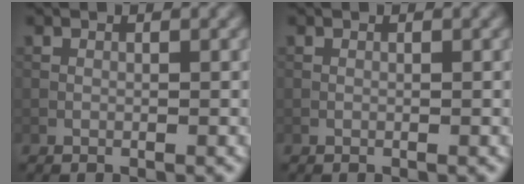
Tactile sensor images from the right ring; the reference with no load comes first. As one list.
[{"total": 0.0}]